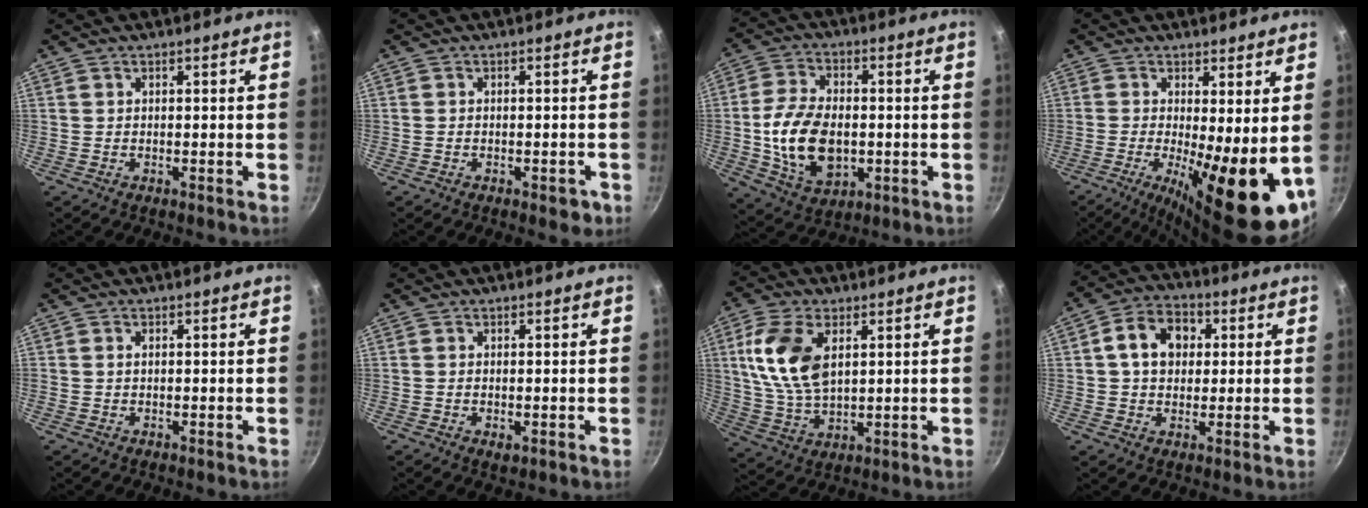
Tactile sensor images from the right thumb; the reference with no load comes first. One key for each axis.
{"total": 2.8, "fx": -1.3, "fy": 1.4, "fz": 1.9, "tx": -0.015, "ty": 0.012, "tz": -0.009}
{"total": 15.2, "fx": -1.4, "fy": 9.8, "fz": 11.5, "tx": -0.197, "ty": 0.008, "tz": -0.017}
{"total": 16.4, "fx": -1.9, "fy": 4.9, "fz": 15.5, "tx": -0.220, "ty": -0.018, "tz": -0.024}
{"total": 0.9, "fx": 0.1, "fy": 0.7, "fz": 0.5, "tx": -0.008, "ty": 0.004, "tz": 0.002}
{"total": 1.7, "fx": -0.3, "fy": 1.0, "fz": 1.4, "tx": -0.022, "ty": -0.004, "tz": -0.003}
{"total": 13.3, "fx": 3.7, "fy": 7.5, "fz": 10.4, "tx": -0.198, "ty": -0.012, "tz": 0.077}
{"total": 10.1, "fx": 2.0, "fy": 7.8, "fz": 6.1, "tx": -0.074, "ty": 0.016, "tz": 0.019}